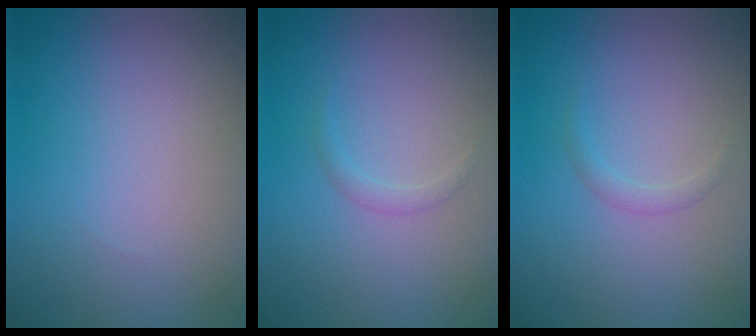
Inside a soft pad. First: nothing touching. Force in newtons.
{"total": 0.9, "press": 0.9, "slide": 0.0}
{"total": 0.9, "press": 0.9, "slide": 0.0}